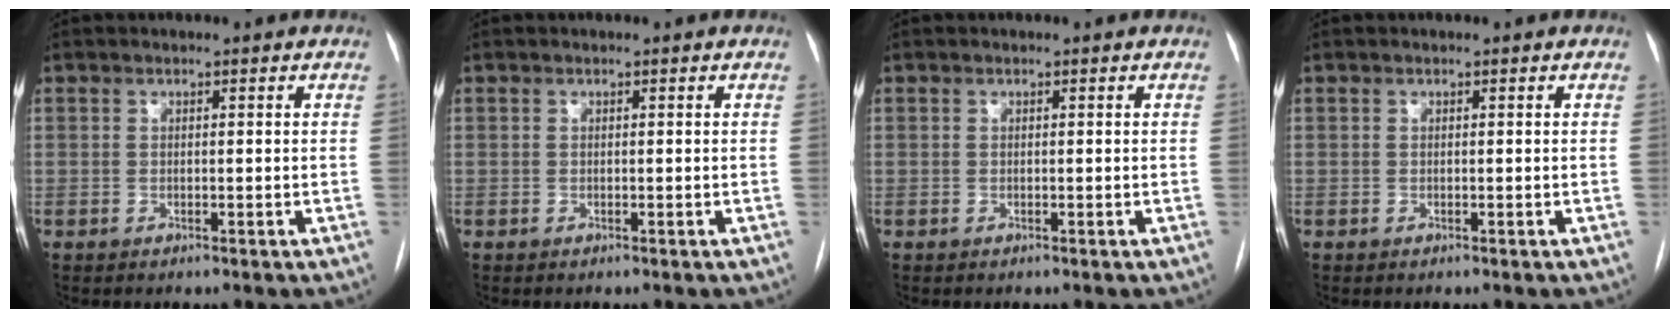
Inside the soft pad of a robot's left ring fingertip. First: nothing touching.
{"total": 0.0}
{"total": 0.0}
{"total": 0.0}